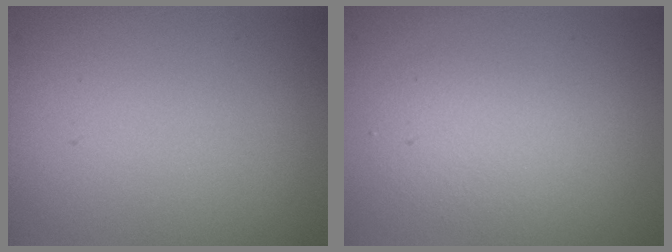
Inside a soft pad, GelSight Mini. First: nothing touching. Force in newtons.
{"total": 2.6, "press": 2.6, "slide": 0.2}